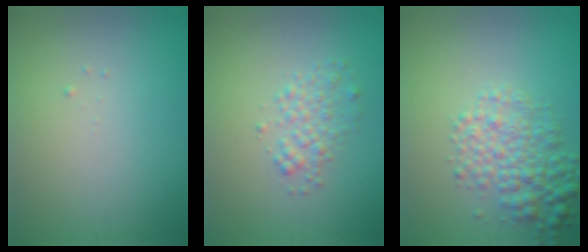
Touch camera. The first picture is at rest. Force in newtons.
{"total": 2.0, "press": 2.0, "slide": 0.1}
{"total": 4.2, "press": 4.2, "slide": 0.1}